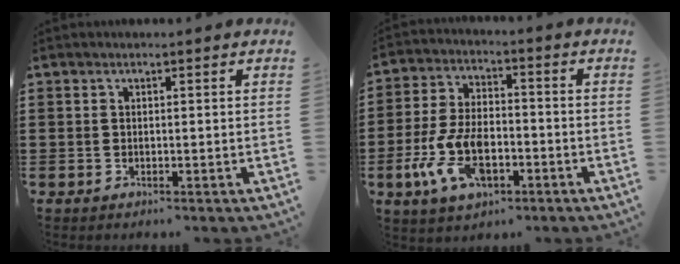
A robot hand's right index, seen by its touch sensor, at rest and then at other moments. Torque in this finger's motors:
{"motor_torque": [2.14, 0.00, 1.05, 0.19]}